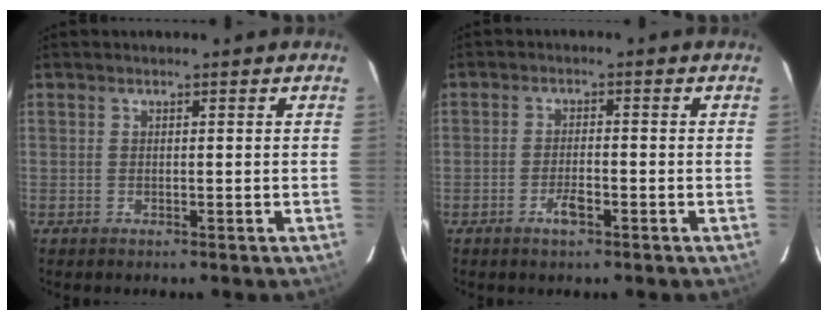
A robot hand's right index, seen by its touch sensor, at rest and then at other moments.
{"total": 2.8, "force": [-1.5, 0.5, 2.3], "torque": [-0.044, 0.000, -0.026]}